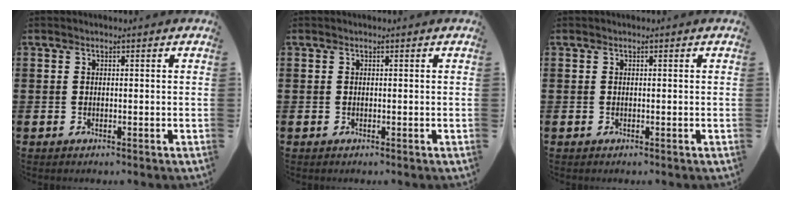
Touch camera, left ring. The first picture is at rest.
{"total": 0.0}
{"total": 0.0}